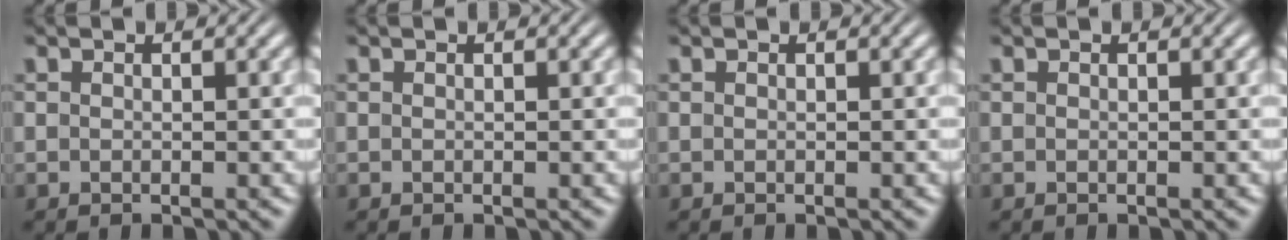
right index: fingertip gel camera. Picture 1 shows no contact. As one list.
[{"total": 0.0}, {"total": 0.0}, {"total": 0.0}]